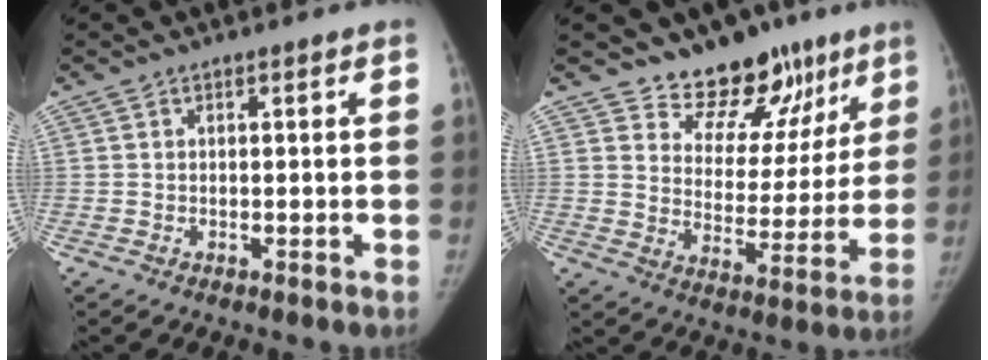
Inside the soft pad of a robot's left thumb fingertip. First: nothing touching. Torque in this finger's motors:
{"motor_torque": [0.00, 0.10, 0.09, 0.06, 0.01]}